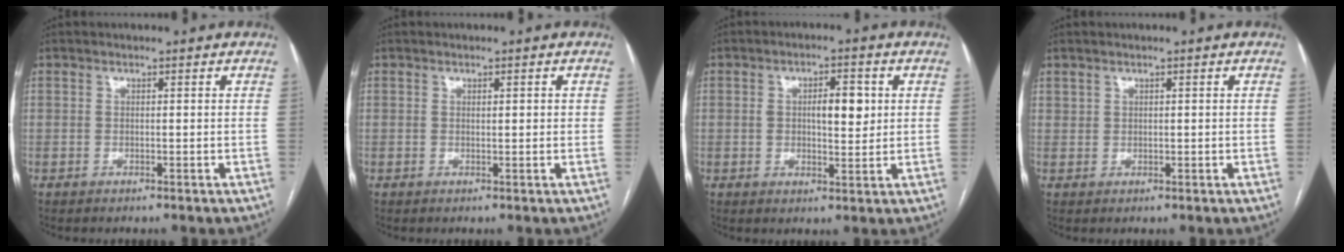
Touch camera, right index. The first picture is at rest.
{"total": 1.2, "force": [0.3, 0.3, 1.1], "torque": [-0.016, 0.003, 0.004]}
{"total": 5.6, "force": [1.1, 2.2, 5.0], "torque": [-0.081, 0.007, 0.021]}
{"total": 0.9, "force": [0.8, 0.5, 0.0], "torque": [0.001, 0.000, 0.016]}